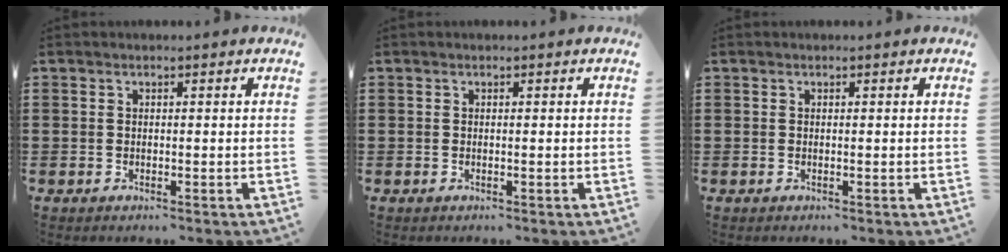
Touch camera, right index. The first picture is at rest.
{"total": 0.0}
{"total": 0.0}